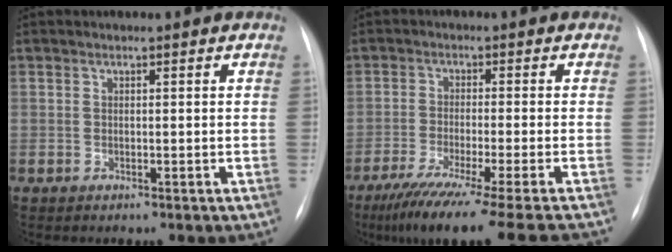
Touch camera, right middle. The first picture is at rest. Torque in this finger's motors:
{"motor_torque": [0.87, -0.84, 0.20, 0.07]}